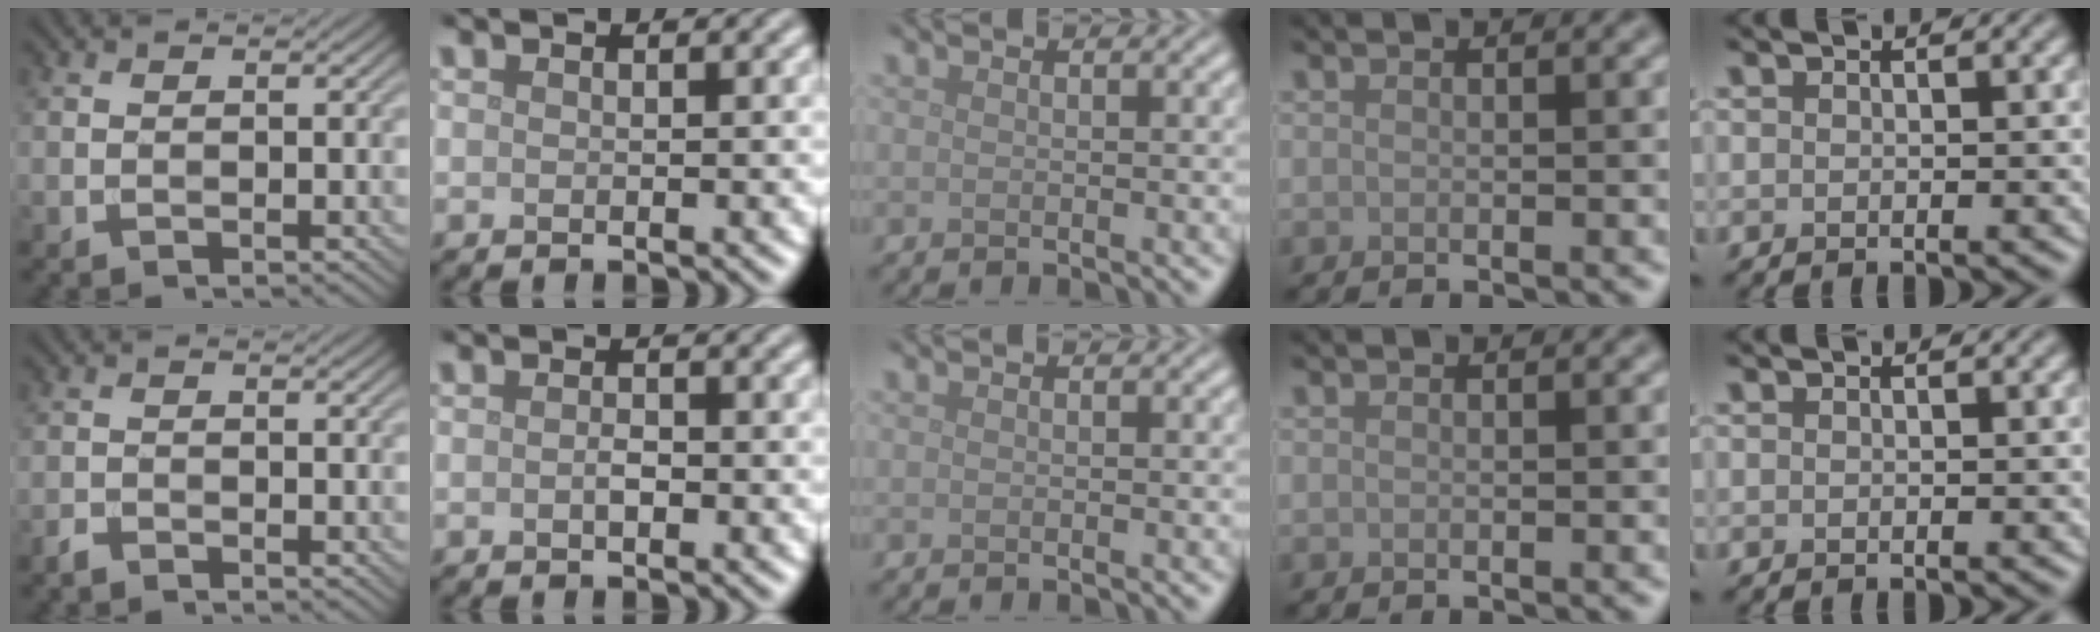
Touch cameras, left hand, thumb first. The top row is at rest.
{"thumb": {"total": 1.2, "force": [-1.1, 0.3, 0.4], "torque": [-0.009, 0.000, -0.027]}, "index": {"total": 0.9, "force": [-0.2, 0.4, 0.8], "torque": [-0.016, 0.000, -0.004]}}